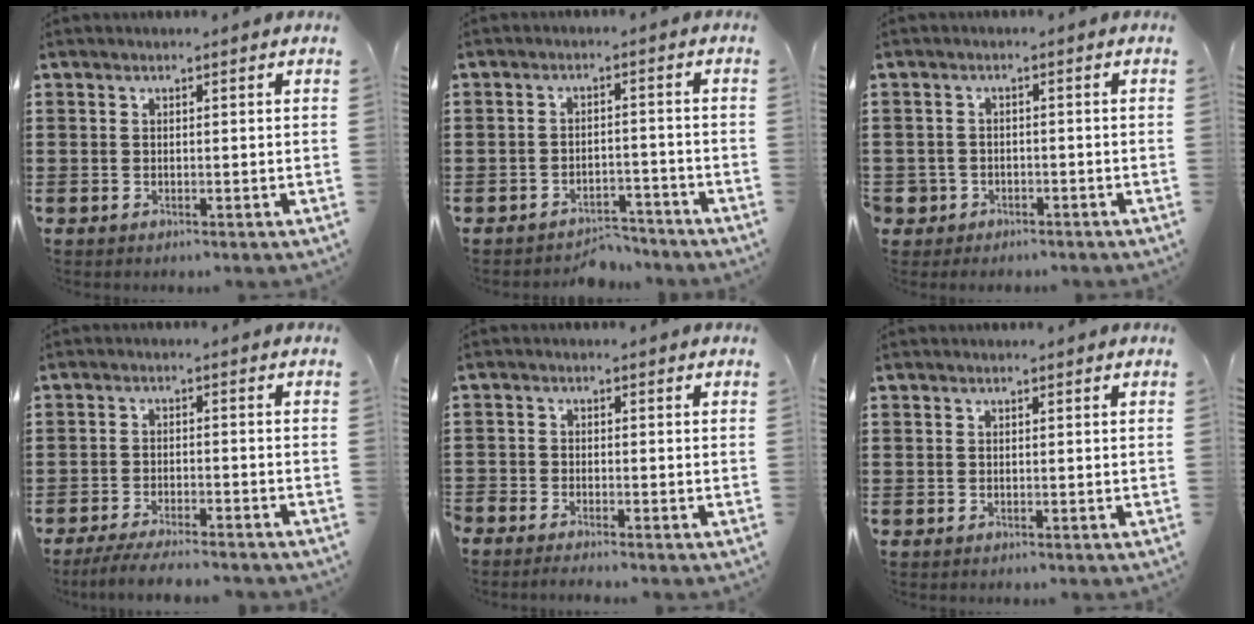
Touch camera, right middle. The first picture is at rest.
{"total": 3.2, "force": [-3.2, 0.5, -0.2], "torque": [-0.003, 0.002, -0.069]}
{"total": 2.0, "force": [-1.4, 1.3, 0.0], "torque": [-0.006, 0.000, -0.034]}
{"total": 3.9, "force": [-3.6, -0.1, 1.3], "torque": [-0.027, -0.006, -0.071]}
{"total": 1.8, "force": [-1.8, 0.1, 0.1], "torque": [-0.006, 0.001, -0.037]}
{"total": 0.0}